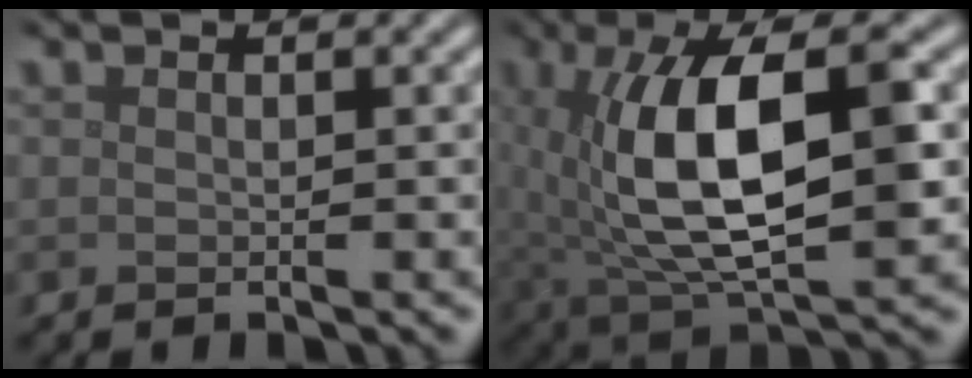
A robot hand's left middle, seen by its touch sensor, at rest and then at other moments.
{"total": 11.9, "force": [1.1, 5.4, 10.6], "torque": [-0.176, 0.001, 0.021]}